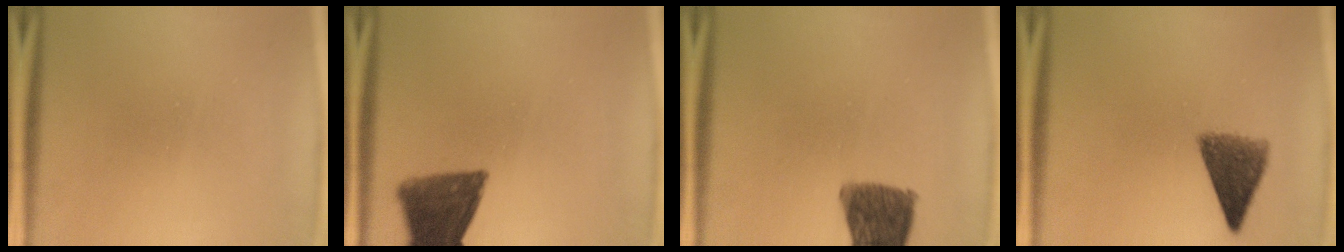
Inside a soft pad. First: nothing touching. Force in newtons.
{"total": 12.0}
{"total": 10.0}
{"total": 6.8}